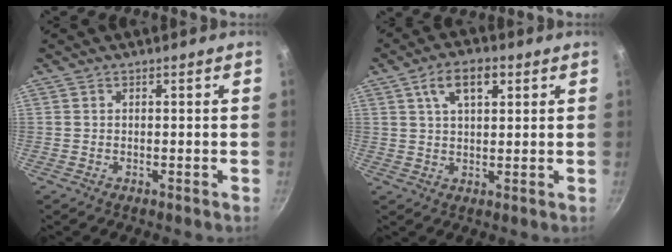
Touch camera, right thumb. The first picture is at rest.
{"total": 7.7, "force": [3.2, 4.0, 5.7], "torque": [-0.083, 0.003, 0.051]}